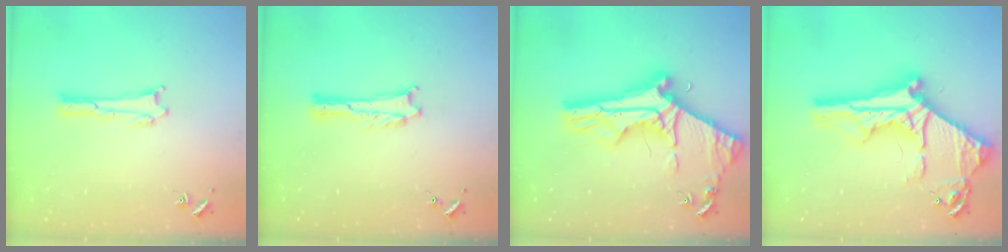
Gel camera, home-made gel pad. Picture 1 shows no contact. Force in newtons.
{"total": 0.0}
{"total": 11.2, "press": 11.1, "slide": 1.2}
{"total": 11.5, "press": 11.5, "slide": 1.2}